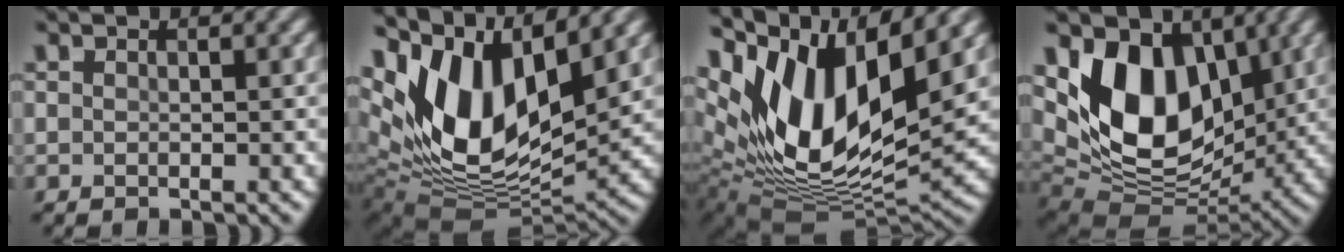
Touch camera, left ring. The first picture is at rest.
{"total": 14.3, "force": [5.4, 7.4, 11.0], "torque": [-0.208, 0.004, 0.101]}
{"total": 14.6, "force": [5.3, 6.9, 11.6], "torque": [-0.220, 0.005, 0.100]}
{"total": 10.3, "force": [3.3, 6.7, 7.1], "torque": [-0.132, -0.017, 0.056]}